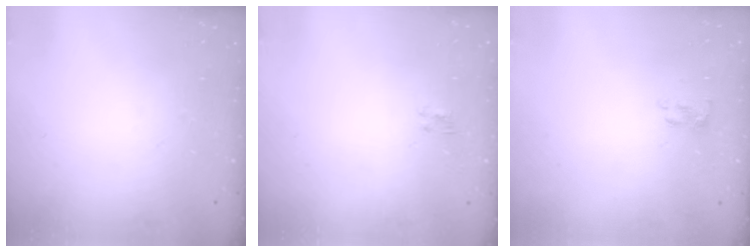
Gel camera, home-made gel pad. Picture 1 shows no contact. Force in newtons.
{"total": 0.5, "press": 0.3, "slide": 0.4}
{"total": 1.4, "press": 1.3, "slide": 0.6}